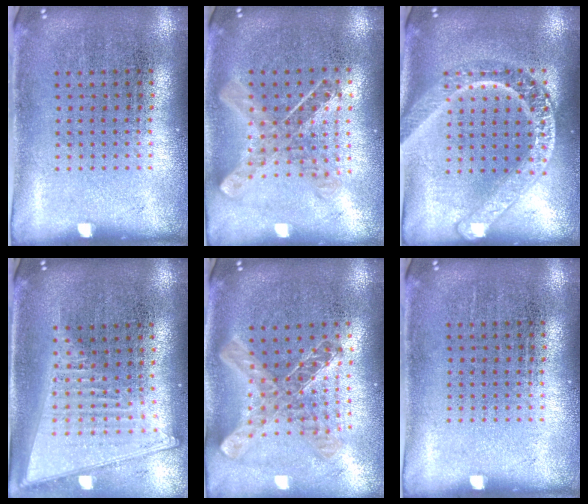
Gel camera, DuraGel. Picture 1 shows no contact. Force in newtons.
{"total": 0.9, "press": 0.8, "slide": 0.2}
{"total": 2.6, "press": 2.6, "slide": 0.3}
{"total": 2.1, "press": 1.8, "slide": 1.2}
{"total": 1.2, "press": 1.1, "slide": 0.5}
{"total": 0.0}